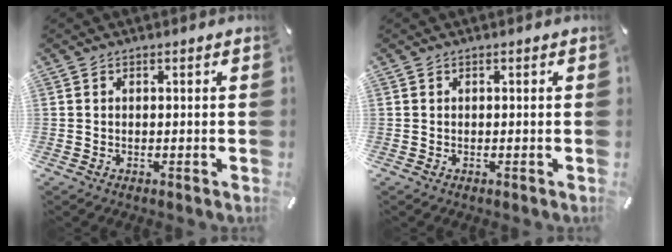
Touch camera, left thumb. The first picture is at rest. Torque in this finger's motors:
{"motor_torque": [-0.21, -0.13, -0.23, 0.16, -0.02]}